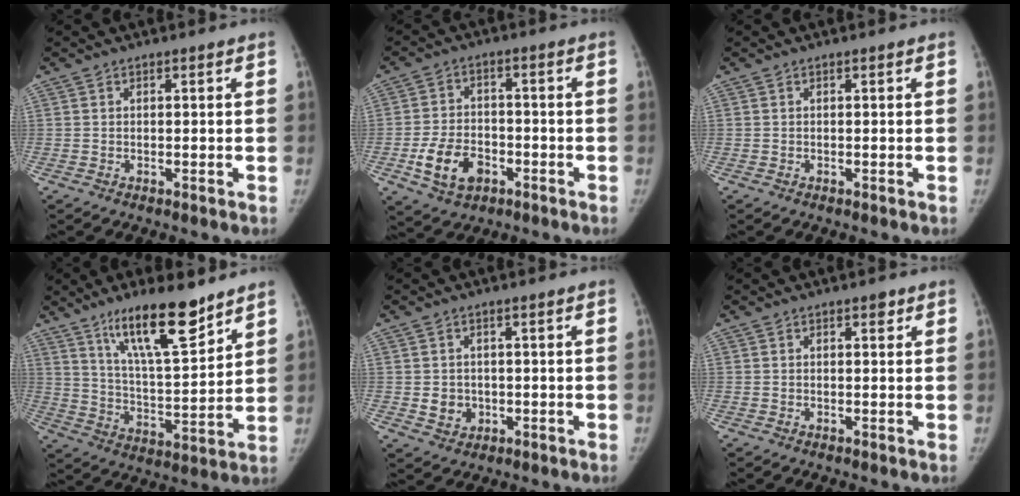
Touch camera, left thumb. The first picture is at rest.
{"total": 9.3, "force": [-3.7, 6.4, 5.6], "torque": [-0.091, 0.018, -0.062]}
{"total": 0.0}
{"total": 16.0, "force": [11.0, 3.8, 11.0], "torque": [-0.165, -0.071, 0.197]}
{"total": 3.8, "force": [-0.4, 3.4, 1.6], "torque": [-0.011, 0.001, 0.003]}
{"total": 1.2, "force": [0.7, 0.6, 0.8], "torque": [-0.003, -0.001, 0.007]}